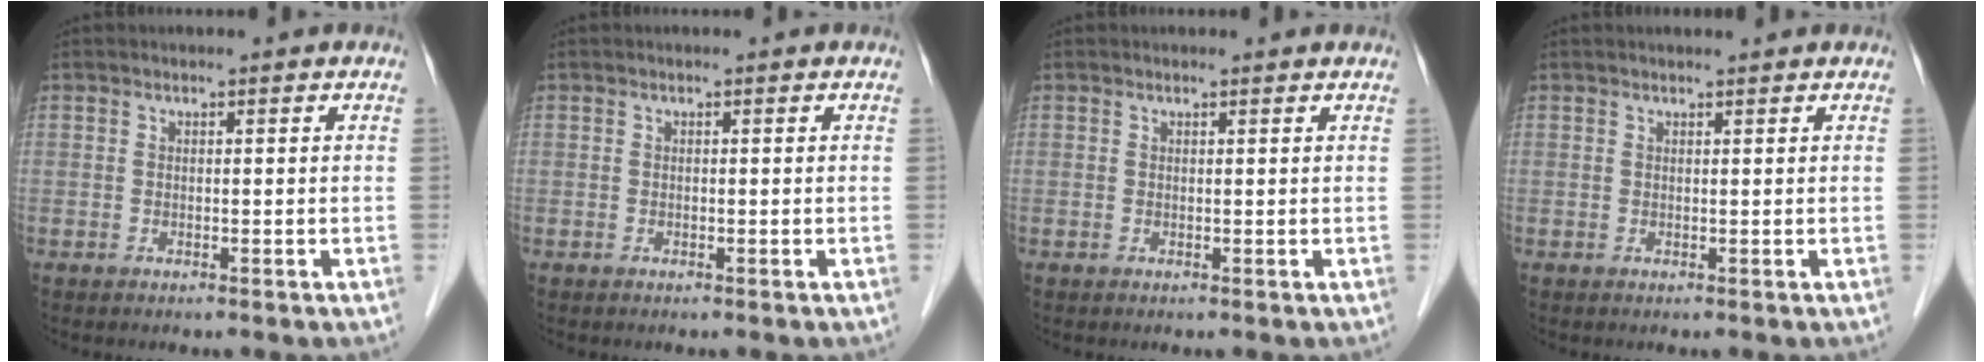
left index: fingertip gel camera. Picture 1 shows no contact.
{"total": 0.0}
{"total": 1.2, "force": [1.2, 0.2, 0.2], "torque": [-0.012, 0.009, 0.013]}
{"total": 2.2, "force": [2.0, 0.1, 0.9], "torque": [-0.009, 0.017, 0.027]}